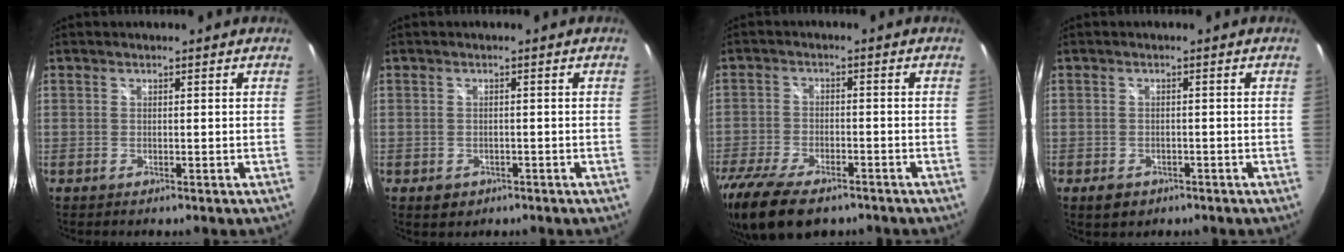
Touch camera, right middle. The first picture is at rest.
{"total": 2.8, "force": [-1.4, 2.2, 1.2], "torque": [-0.026, -0.004, -0.015]}
{"total": 16.7, "force": [-12.0, 7.0, 9.3], "torque": [-0.221, -0.047, -0.205]}
{"total": 3.4, "force": [-2.0, 2.3, 1.5], "torque": [-0.033, -0.006, -0.026]}